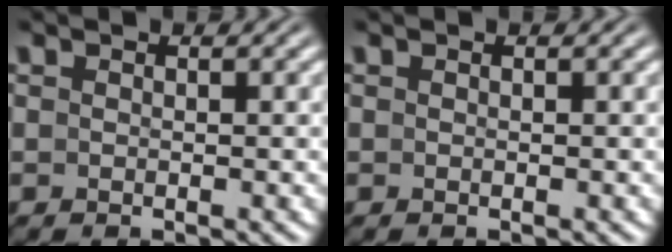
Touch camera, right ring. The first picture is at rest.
{"total": 0.0}